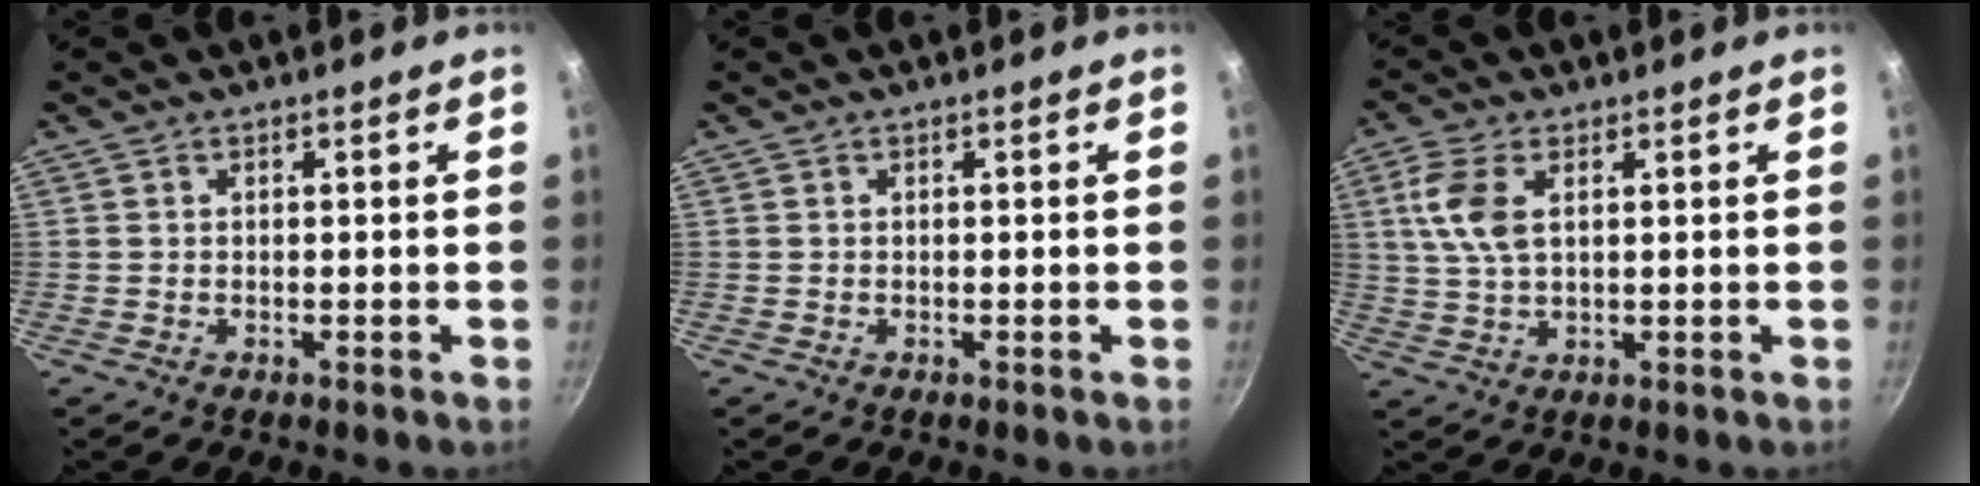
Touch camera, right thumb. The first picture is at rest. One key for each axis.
{"total": 0.0}
{"total": 7.5, "fx": 2.2, "fy": 4.0, "fz": 6.0, "tx": -0.125, "ty": 0.003, "tz": 0.044}